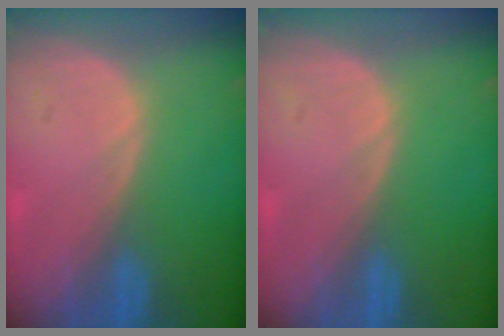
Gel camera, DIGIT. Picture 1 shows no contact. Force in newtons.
{"total": 0.0}